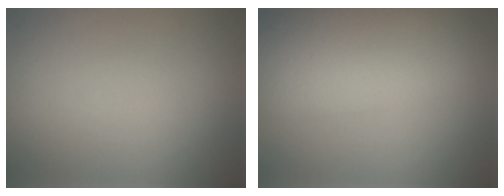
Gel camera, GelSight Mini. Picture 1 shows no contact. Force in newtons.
{"total": 9.7, "press": 9.7, "slide": 0.1}